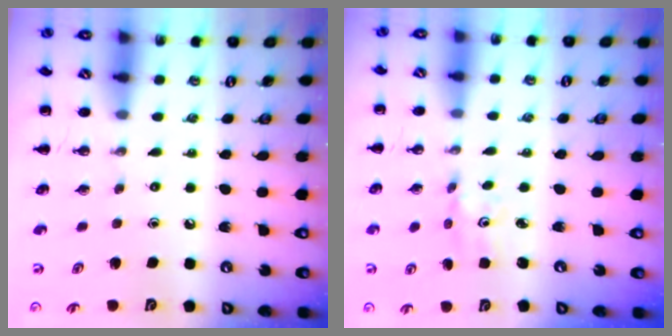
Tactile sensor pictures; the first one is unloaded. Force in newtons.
{"total": 1.6, "press": 1.6, "slide": 0.4}